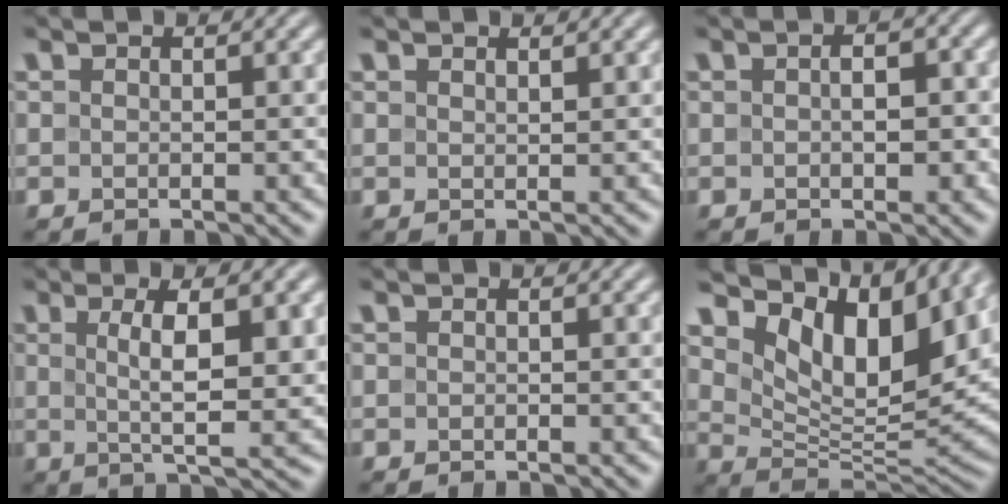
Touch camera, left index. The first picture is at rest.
{"total": 0.6, "force": [0.6, 0.0, 0.1], "torque": [0.002, 0.001, 0.011]}
{"total": 2.6, "force": [-0.1, 1.5, 2.1], "torque": [-0.025, 0.002, 0.000]}
{"total": 6.2, "force": [1.0, 1.6, 5.9], "torque": [-0.092, 0.000, 0.018]}
{"total": 0.0}
{"total": 10.4, "force": [6.1, 4.8, 7.0], "torque": [-0.118, -0.002, 0.113]}